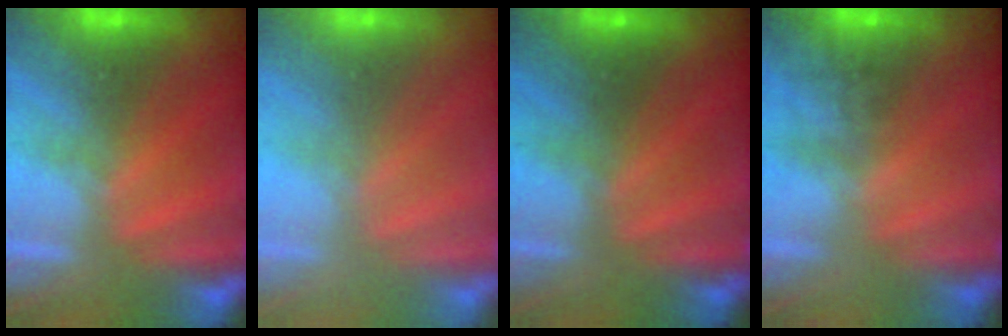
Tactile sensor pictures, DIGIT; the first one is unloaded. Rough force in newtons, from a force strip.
{"total": 3.0}
{"total": 2.3}
{"total": 1.6}